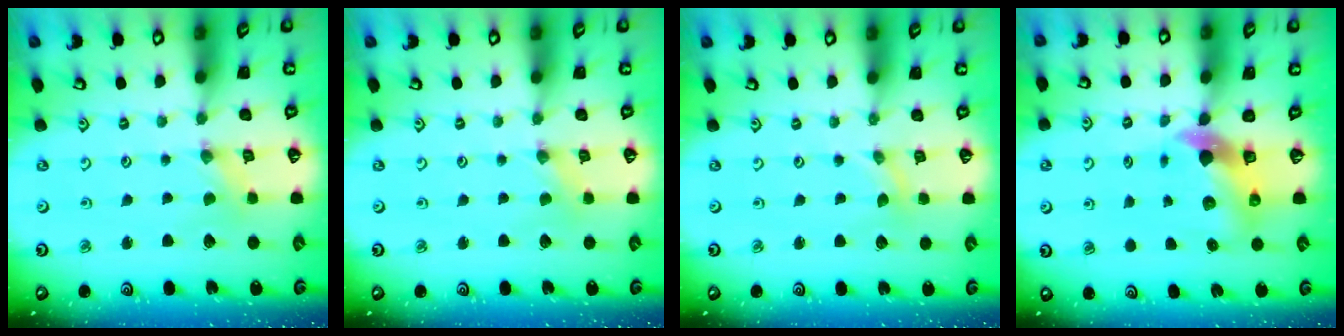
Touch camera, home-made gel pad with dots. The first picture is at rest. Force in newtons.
{"total": 0.0}
{"total": 0.0}
{"total": 6.9, "press": 6.9, "slide": 1.0}